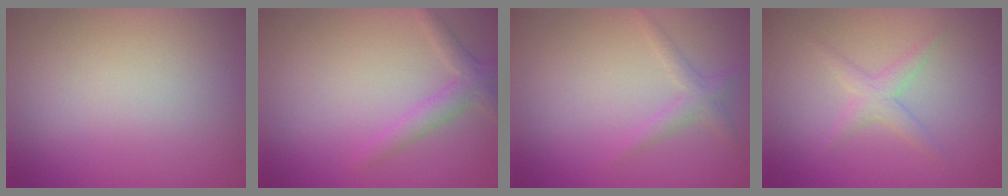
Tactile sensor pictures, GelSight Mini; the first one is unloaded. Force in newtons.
{"total": 2.1, "press": 2.1, "slide": 0.1}
{"total": 1.5, "press": 1.5, "slide": 0.0}
{"total": 1.7, "press": 1.7, "slide": 0.1}